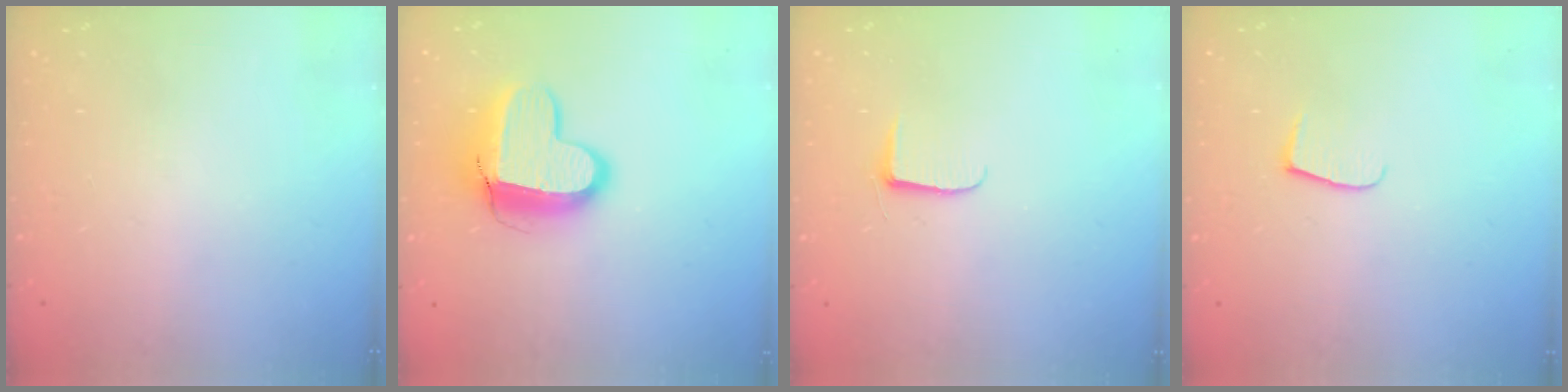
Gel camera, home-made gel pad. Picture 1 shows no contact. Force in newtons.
{"total": 13.4, "press": 13.3, "slide": 1.3}
{"total": 5.1, "press": 5.1, "slide": 0.5}
{"total": 6.2, "press": 6.1, "slide": 0.6}